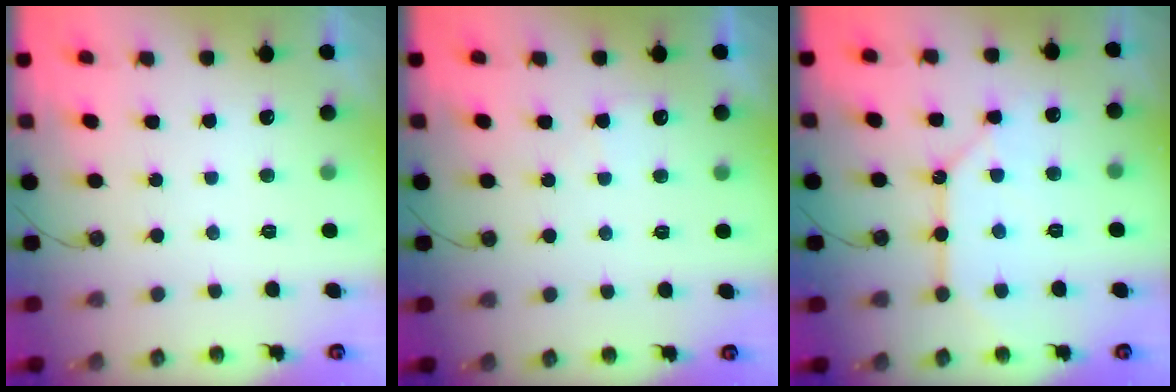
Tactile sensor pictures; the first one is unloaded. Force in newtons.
{"total": 4.3, "press": 4.3, "slide": 0.6}
{"total": 10.9, "press": 10.8, "slide": 1.2}